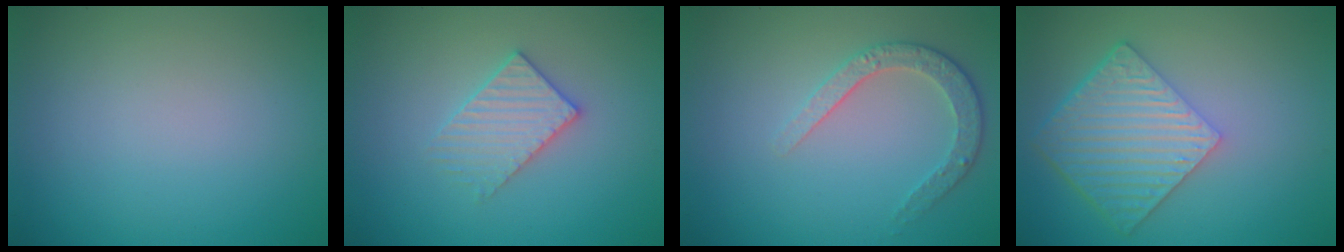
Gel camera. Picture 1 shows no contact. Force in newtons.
{"total": 3.0, "press": 3.0, "slide": 0.5}
{"total": 2.6, "press": 2.5, "slide": 0.8}
{"total": 6.4, "press": 4.6, "slide": 4.5}